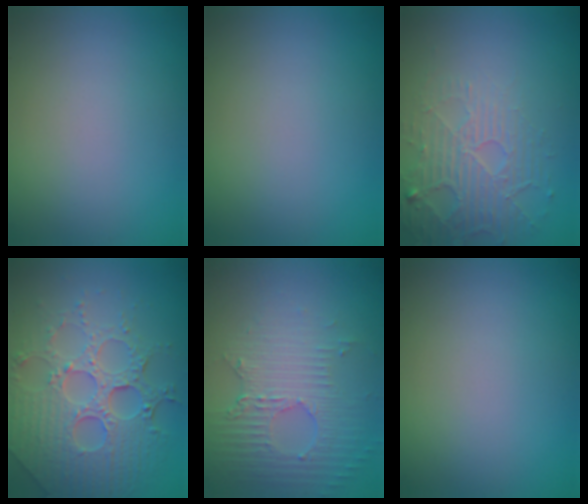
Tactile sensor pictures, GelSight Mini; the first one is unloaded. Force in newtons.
{"total": 0.0}
{"total": 5.2, "press": 3.3, "slide": 4.1}
{"total": 8.3, "press": 6.0, "slide": 5.7}
{"total": 4.5, "press": 3.1, "slide": 3.2}
{"total": 0.0}